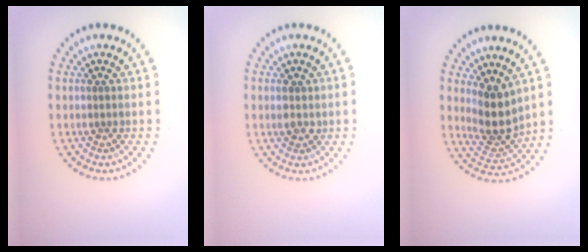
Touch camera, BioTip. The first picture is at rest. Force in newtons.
{"total": 1.6, "press": 1.6, "slide": 0.4}
{"total": 3.7, "press": 2.9, "slide": 2.3}